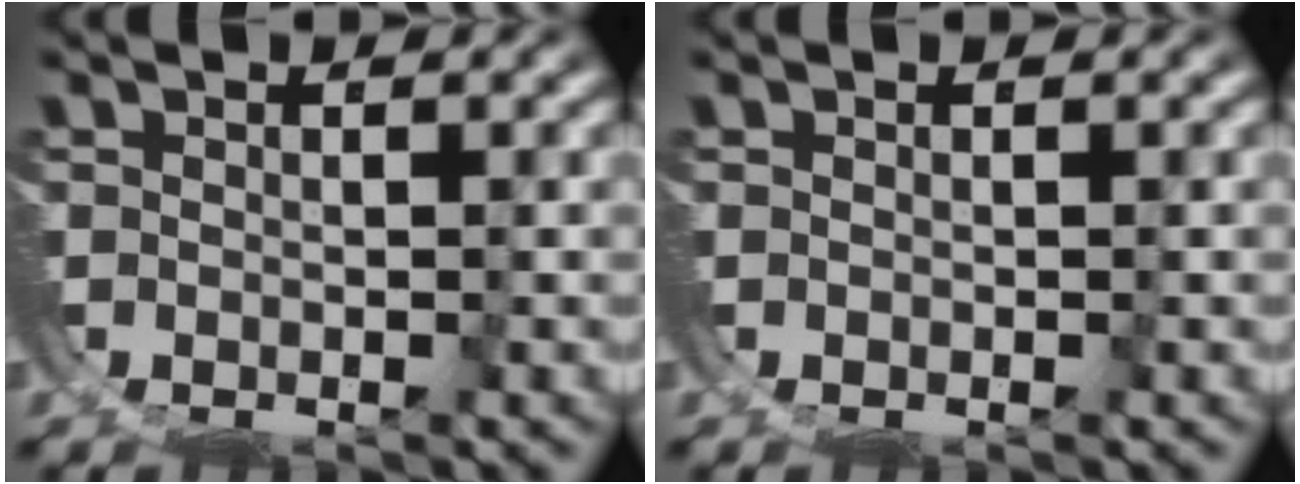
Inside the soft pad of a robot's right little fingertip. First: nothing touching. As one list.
[{"total": 0.0}]